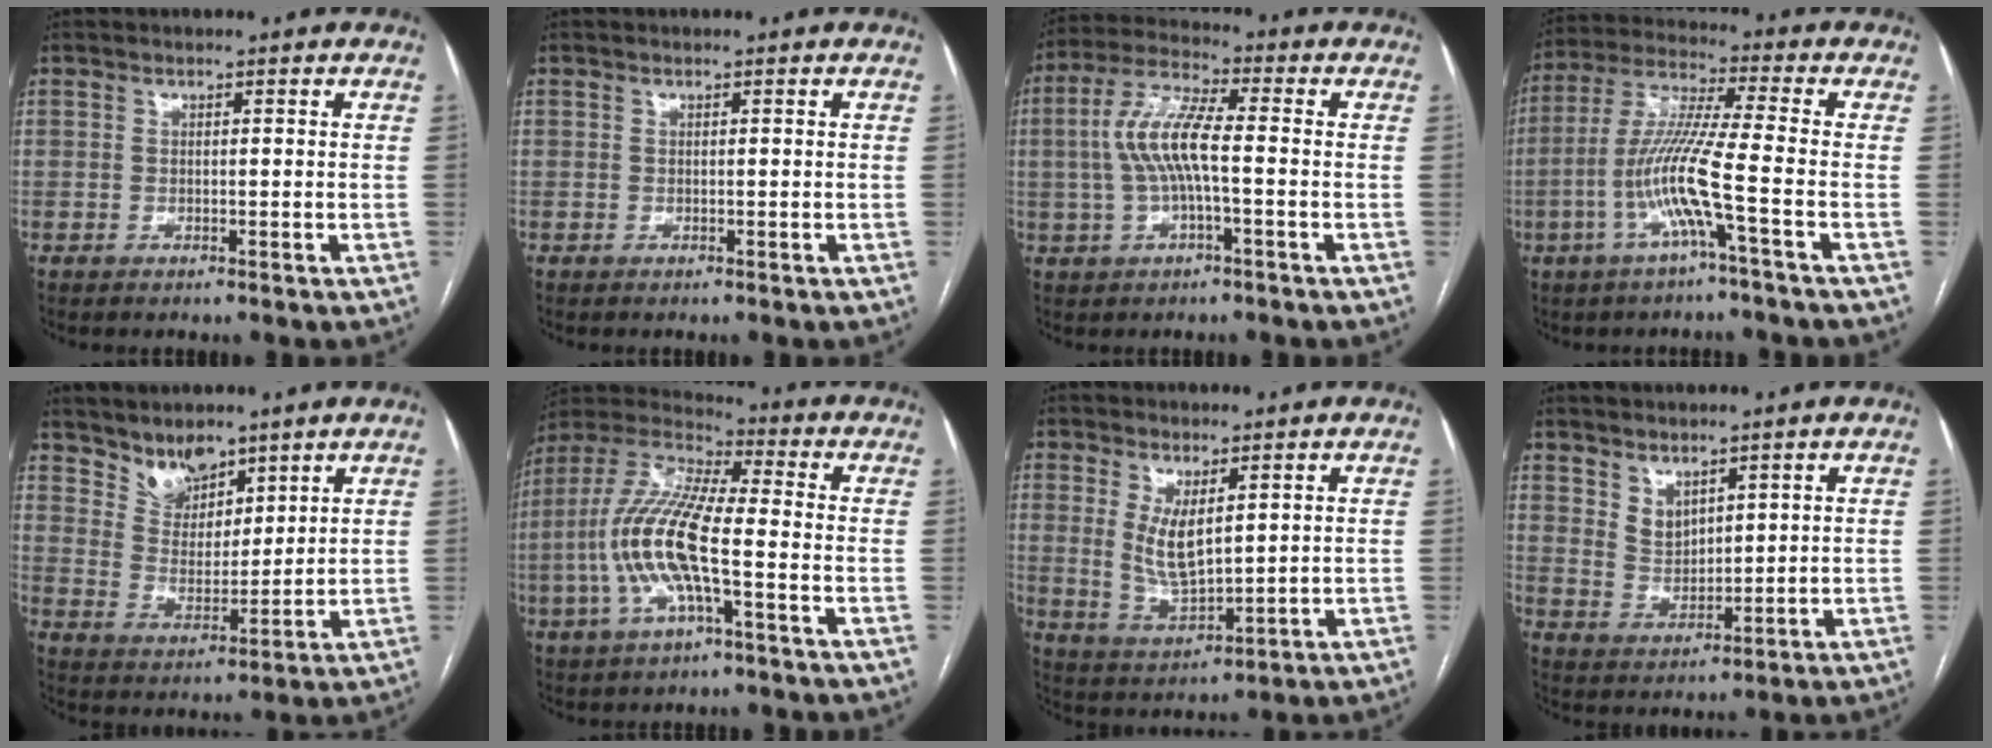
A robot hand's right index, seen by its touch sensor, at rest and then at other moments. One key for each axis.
{"total": 0.0}
{"total": 9.1, "fx": -0.4, "fy": 1.8, "fz": 8.9, "tx": -0.194, "ty": 0.016, "tz": -0.011}
{"total": 10.6, "fx": -3.5, "fy": -1.0, "fz": 9.9, "tx": -0.209, "ty": 0.002, "tz": -0.074}
{"total": 6.5, "fx": 5.3, "fy": 3.0, "fz": 2.1, "tx": -0.041, "ty": 0.002, "tz": 0.109}
{"total": 14.1, "fx": -3.1, "fy": 2.9, "fz": 13.5, "tx": -0.293, "ty": 0.007, "tz": -0.063}
{"total": 6.5, "fx": 2.0, "fy": 2.2, "fz": 5.8, "tx": -0.121, "ty": -0.015, "tz": 0.050}
{"total": 4.1, "fx": 3.0, "fy": 2.0, "fz": 1.8, "tx": -0.039, "ty": -0.007, "tz": 0.073}